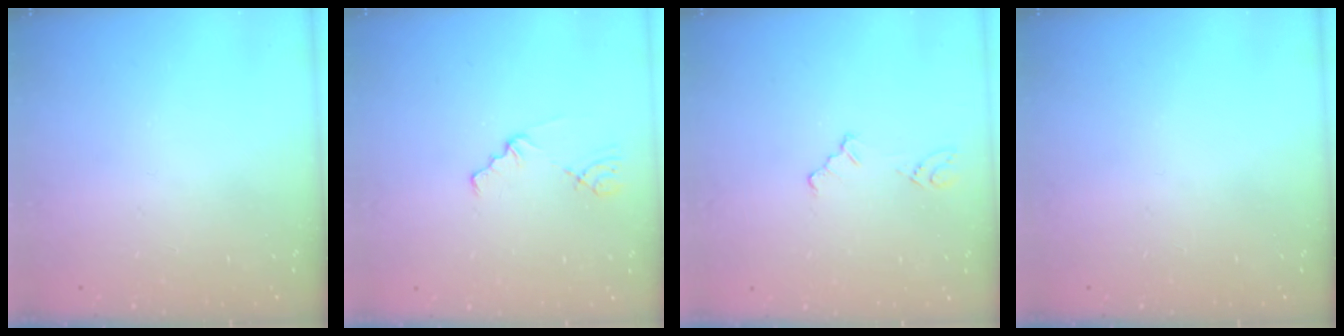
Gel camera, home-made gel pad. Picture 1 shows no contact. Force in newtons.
{"total": 1.1, "press": 1.1, "slide": 0.2}
{"total": 2.4, "press": 2.3, "slide": 0.4}
{"total": 0.0}